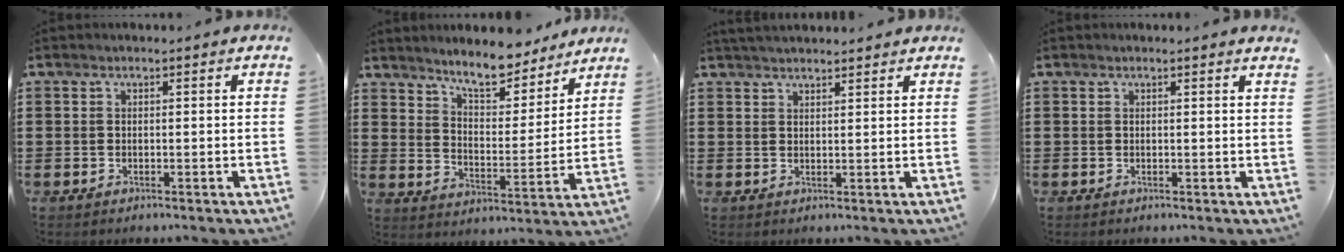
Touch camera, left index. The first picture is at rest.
{"total": 7.8, "force": [7.3, 1.2, 2.6], "torque": [-0.060, -0.043, 0.130]}
{"total": 2.3, "force": [2.2, 0.1, 0.3], "torque": [-0.011, 0.001, 0.043]}
{"total": 0.8, "force": [0.6, -0.1, 0.5], "torque": [-0.010, -0.003, 0.013]}